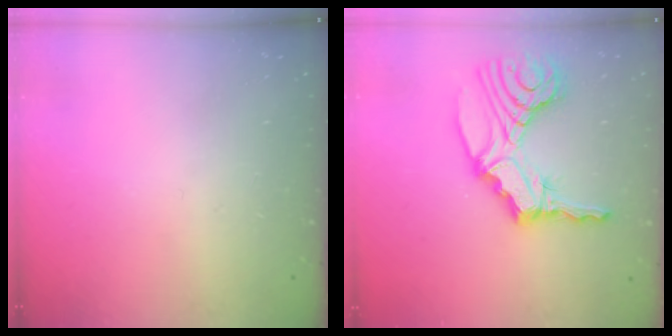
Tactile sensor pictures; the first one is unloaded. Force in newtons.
{"total": 16.9, "press": 16.7, "slide": 2.1}